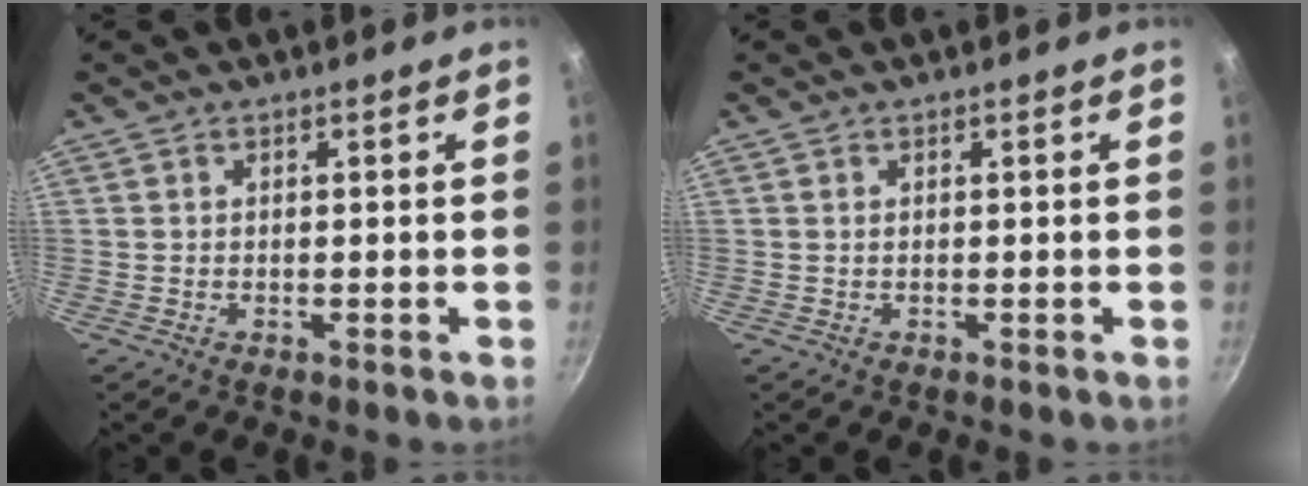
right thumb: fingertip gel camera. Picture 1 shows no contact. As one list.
[{"total": 0.0}]